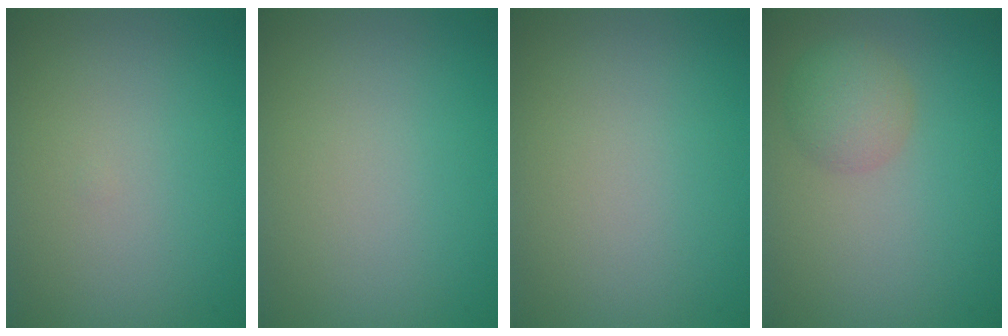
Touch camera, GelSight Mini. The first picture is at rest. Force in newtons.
{"total": 0.0}
{"total": 0.0}
{"total": 2.9, "press": 2.8, "slide": 0.3}